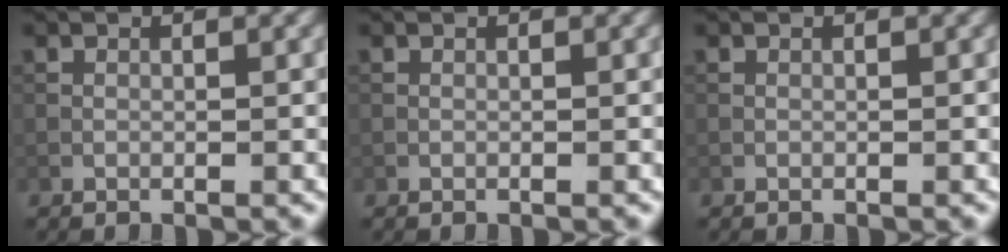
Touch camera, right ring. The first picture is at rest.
{"total": 0.0}
{"total": 0.0}